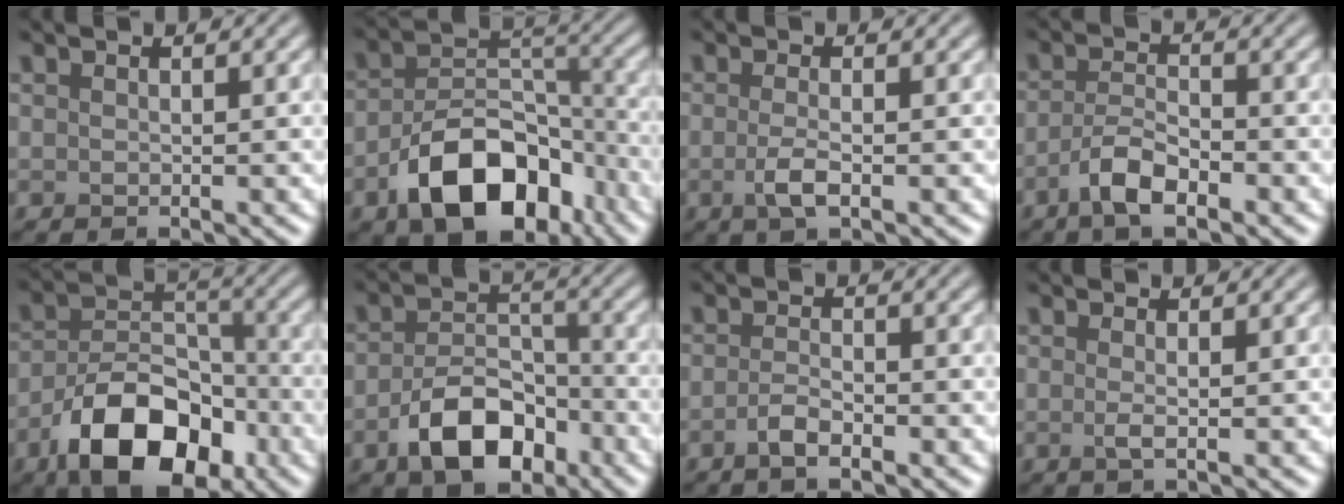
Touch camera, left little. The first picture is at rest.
{"total": 10.5, "force": [-5.4, 6.2, 6.5], "torque": [-0.106, 0.000, -0.092]}
{"total": 2.2, "force": [-0.6, 0.6, 2.1], "torque": [-0.042, -0.001, -0.017]}
{"total": 3.7, "force": [-2.2, 1.3, 2.7], "torque": [-0.056, 0.003, -0.047]}
{"total": 10.2, "force": [-5.4, 5.7, 6.5], "torque": [-0.110, 0.001, -0.093]}
{"total": 7.0, "force": [-3.5, 4.0, 4.5], "torque": [-0.075, -0.005, -0.060]}
{"total": 2.1, "force": [-1.2, 0.6, 1.6], "torque": [-0.032, 0.001, -0.025]}
{"total": 1.4, "force": [-0.2, 0.4, 1.3], "torque": [-0.023, -0.003, -0.005]}